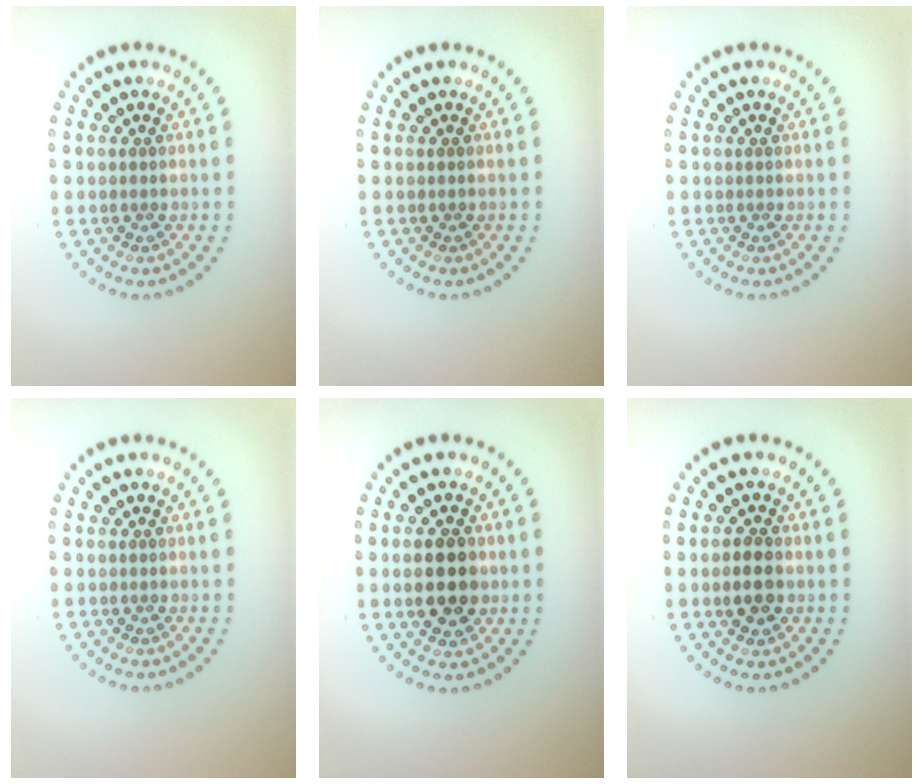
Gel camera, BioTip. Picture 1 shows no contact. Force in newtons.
{"total": 0.0}
{"total": 0.0}
{"total": 0.0}
{"total": 4.8, "press": 4.8, "slide": 0.2}
{"total": 2.5, "press": 2.5, "slide": 0.2}